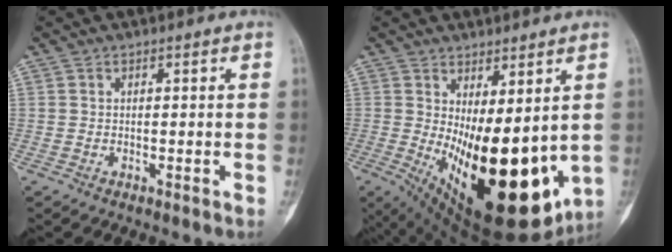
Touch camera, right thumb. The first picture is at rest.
{"total": 21.8, "force": [-1.2, 9.0, 19.8], "torque": [-0.268, -0.044, 0.016]}